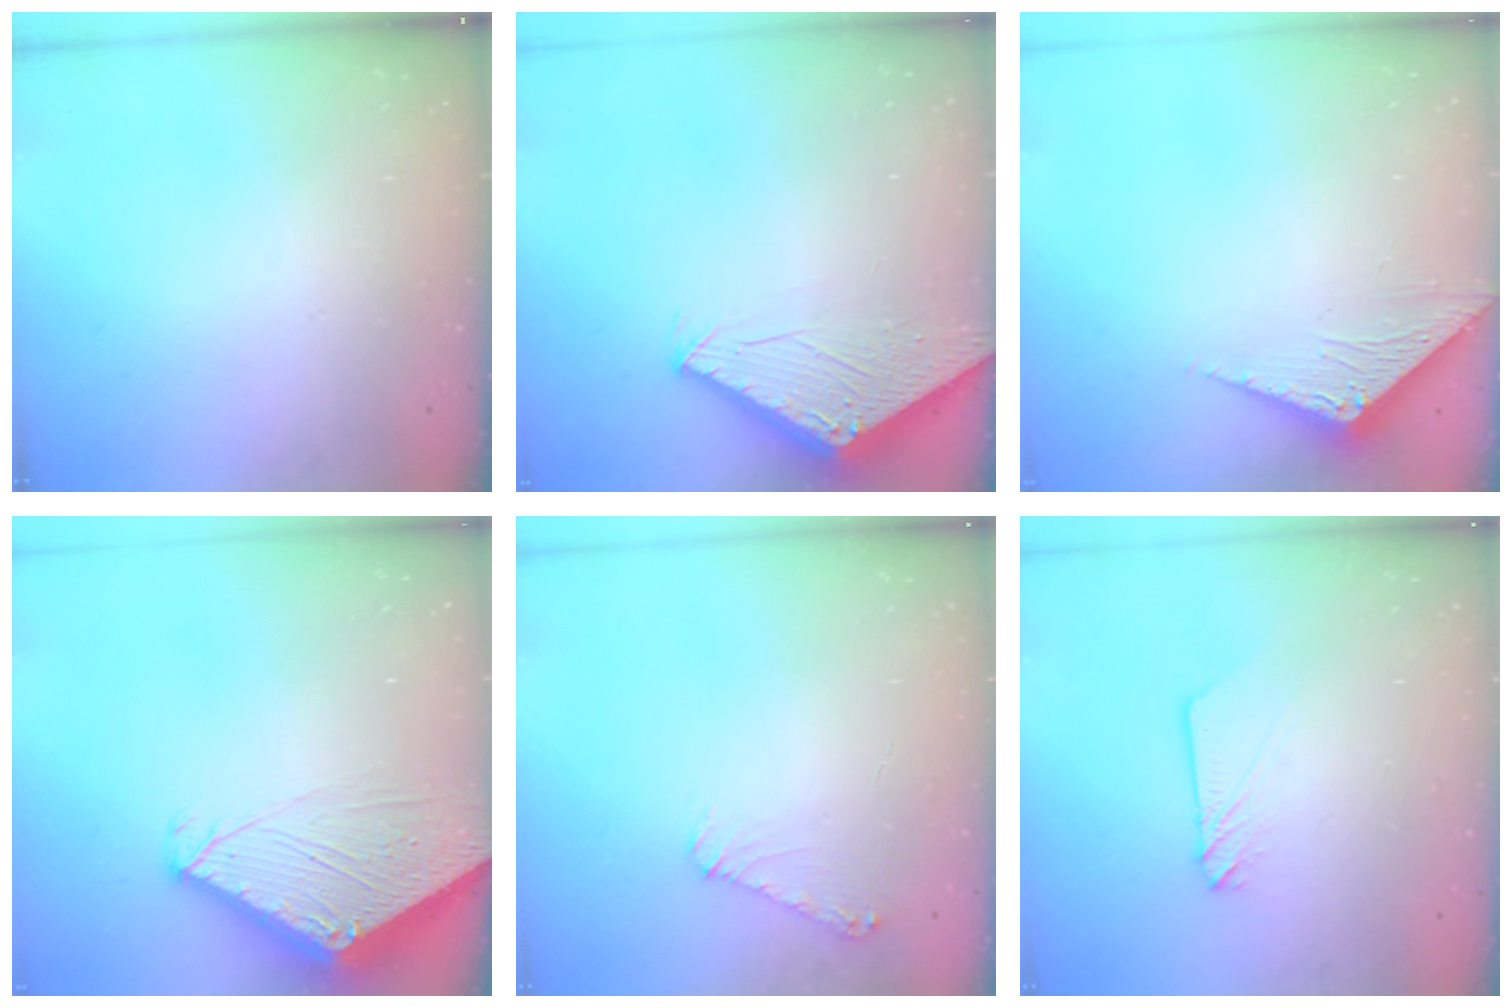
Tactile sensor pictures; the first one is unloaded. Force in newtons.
{"total": 2.8, "press": 2.8, "slide": 0.2}
{"total": 3.4, "press": 3.4, "slide": 0.3}
{"total": 4.2, "press": 4.2, "slide": 0.4}
{"total": 6.4, "press": 6.4, "slide": 0.7}
{"total": 3.0, "press": 3.0, "slide": 0.2}